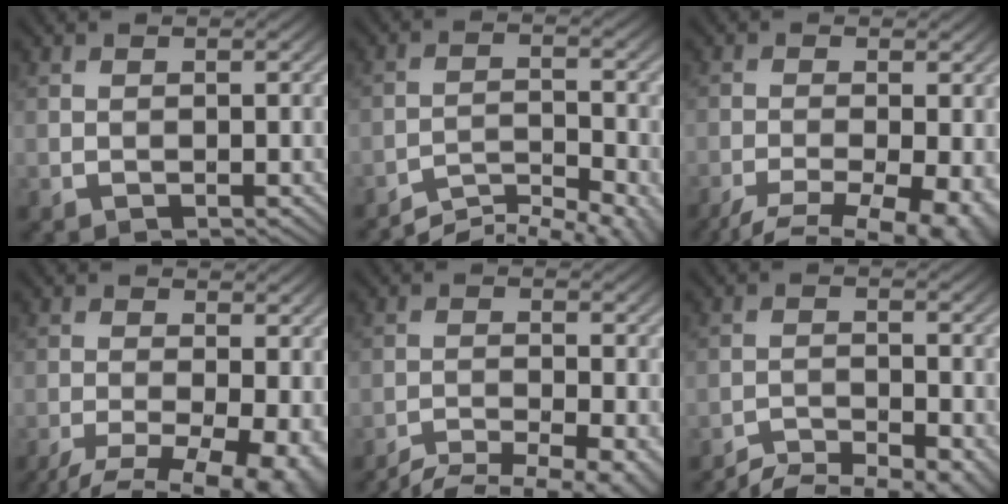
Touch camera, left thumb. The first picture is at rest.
{"total": 6.7, "force": [-5.6, 1.6, 3.2], "torque": [-0.058, 0.001, -0.091]}
{"total": 10.2, "force": [-6.2, 3.3, 7.3], "torque": [-0.136, -0.033, -0.082]}
{"total": 11.2, "force": [-6.3, 4.2, 8.3], "torque": [-0.149, -0.032, -0.080]}
{"total": 9.2, "force": [-7.7, 1.8, 4.7], "torque": [-0.078, -0.014, -0.103]}
{"total": 8.5, "force": [-7.4, 1.9, 3.6], "torque": [-0.063, -0.012, -0.106]}